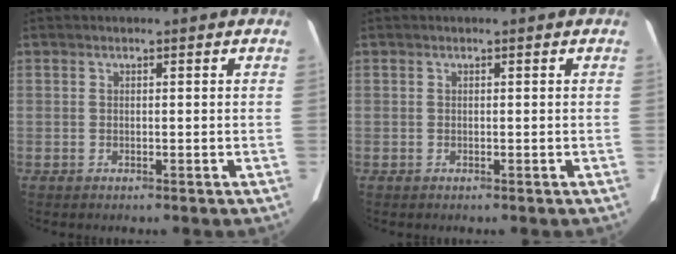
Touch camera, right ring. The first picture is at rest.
{"total": 0.0}